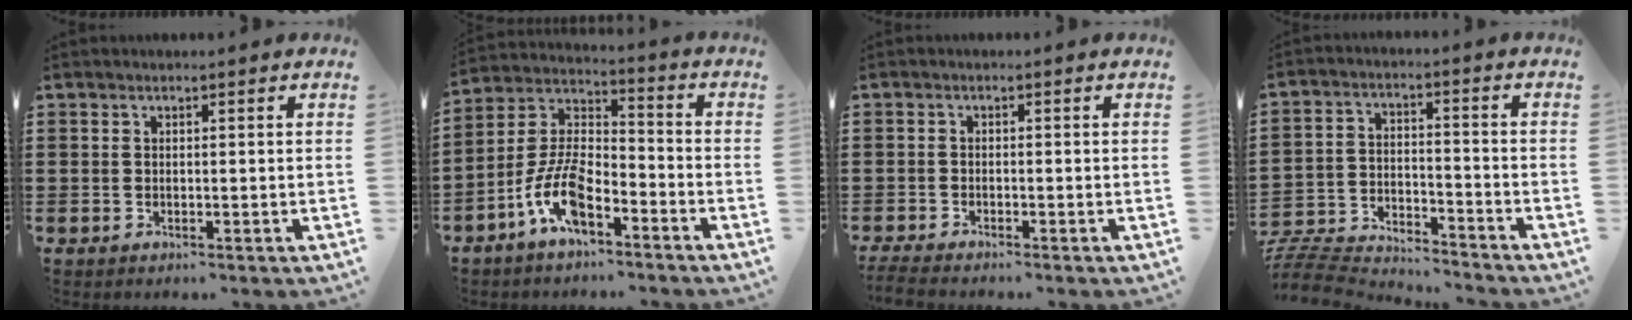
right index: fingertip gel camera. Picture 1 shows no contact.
{"total": 9.6, "force": [-5.6, 3.9, 6.7], "torque": [-0.158, -0.001, -0.111]}
{"total": 1.9, "force": [-1.8, -0.1, 0.4], "torque": [-0.014, -0.005, -0.040]}
{"total": 7.1, "force": [-7.0, 0.6, 0.9], "torque": [-0.034, 0.003, -0.146]}